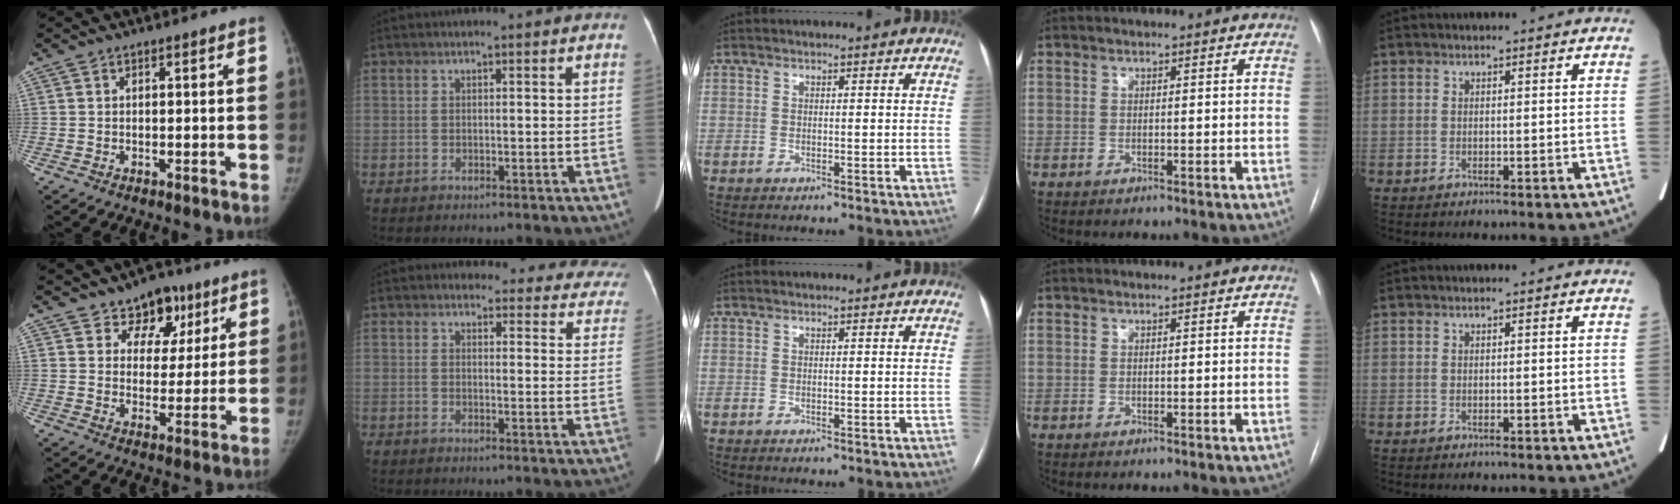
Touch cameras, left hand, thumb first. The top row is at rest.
{"thumb": {"total": 9.4, "force": [5.6, 6.7, 3.5], "torque": [-0.005, -0.022, 0.084]}, "index": {"total": 17.8, "force": [16.8, 5.7, 2.2], "torque": [0.019, -0.058, 0.153]}}